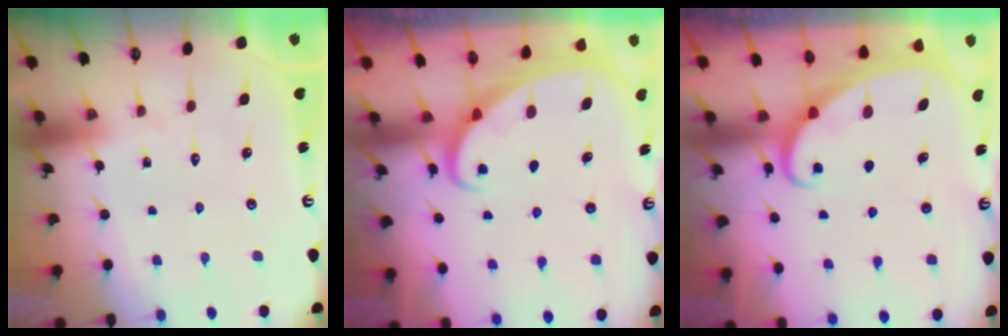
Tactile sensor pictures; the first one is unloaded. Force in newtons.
{"total": 2.0, "press": 2.0, "slide": 0.2}
{"total": 3.0, "press": 3.0, "slide": 0.3}